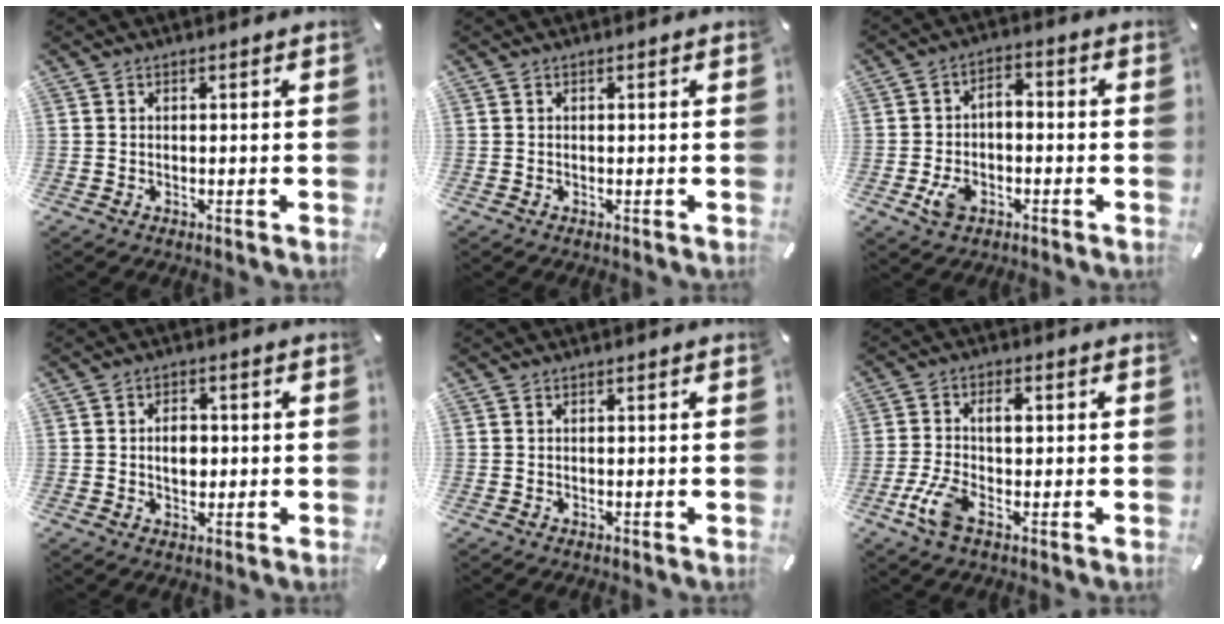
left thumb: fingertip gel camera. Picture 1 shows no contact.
{"total": 0.0}
{"total": 6.8, "force": [-2.4, 4.6, 4.4], "torque": [-0.092, 0.015, -0.044]}
{"total": 4.6, "force": [0.0, 3.3, 3.2], "torque": [-0.040, -0.004, -0.006]}
{"total": 0.0}
{"total": 7.1, "force": [-1.1, 3.5, 6.1], "torque": [-0.142, 0.001, -0.026]}